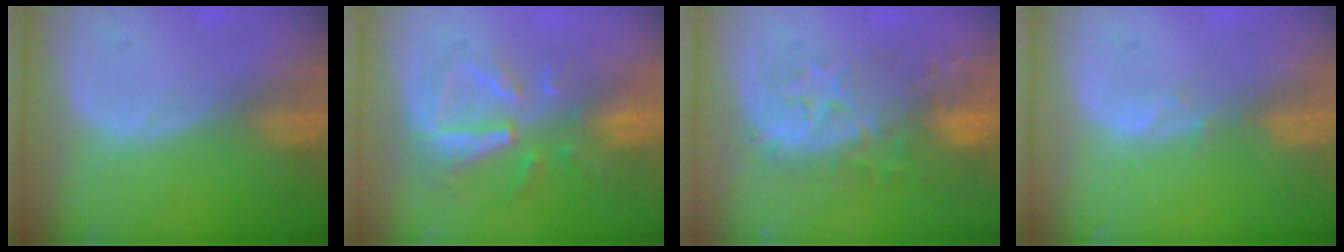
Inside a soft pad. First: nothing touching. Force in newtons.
{"total": 8.1, "press": 7.3, "slide": 3.5}
{"total": 9.5, "press": 8.7, "slide": 4.0}
{"total": 0.8, "press": 0.8, "slide": 0.3}